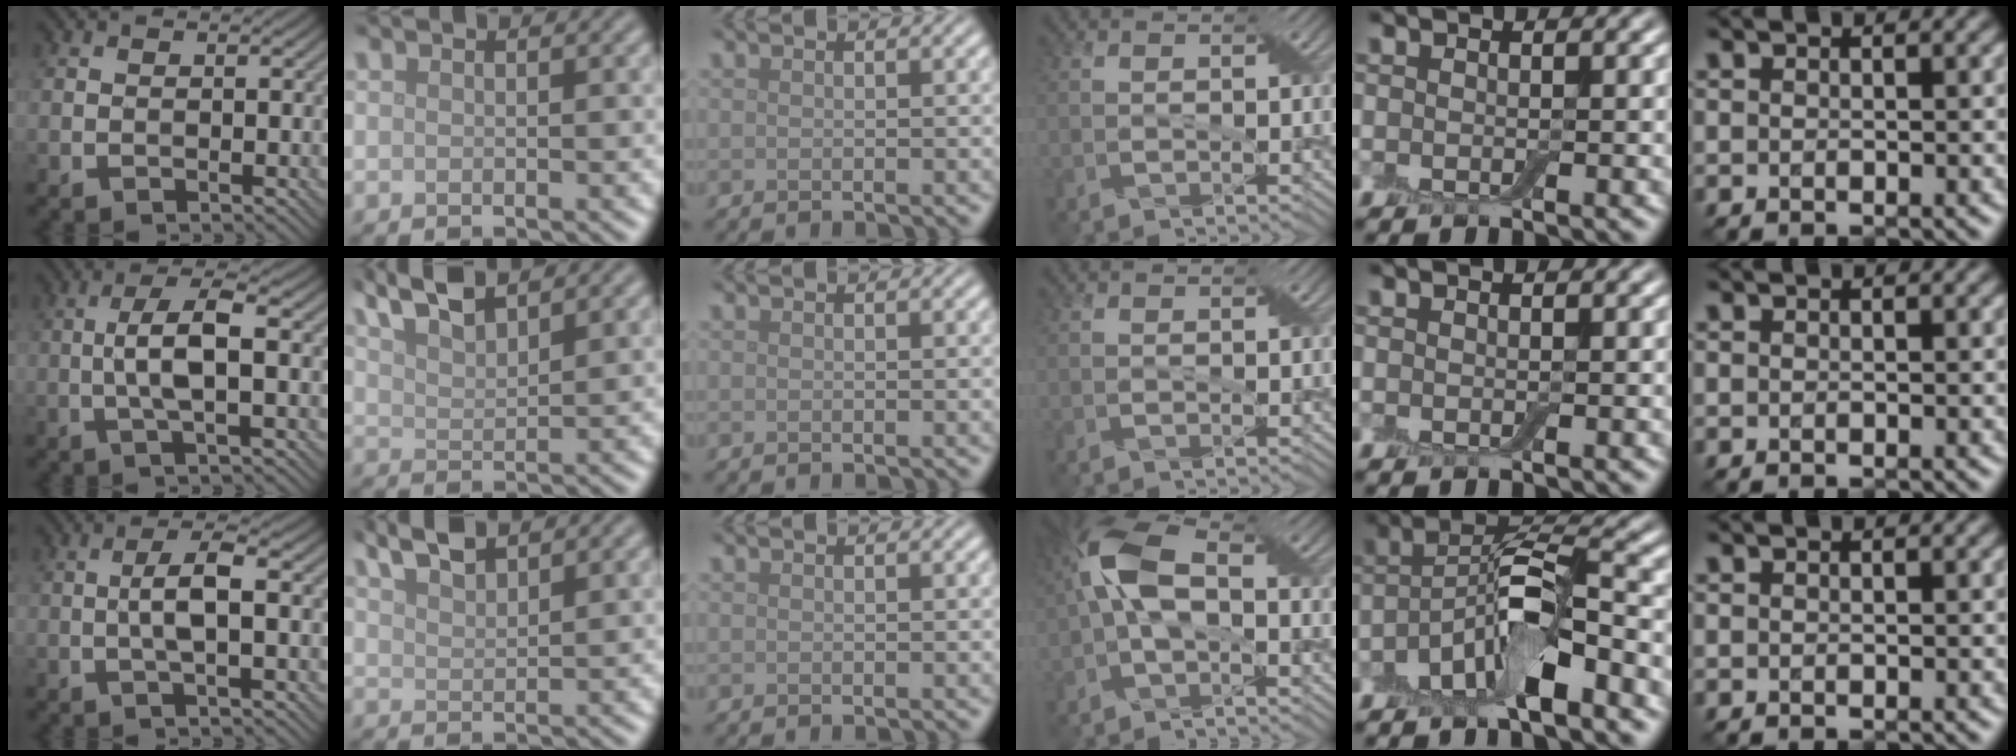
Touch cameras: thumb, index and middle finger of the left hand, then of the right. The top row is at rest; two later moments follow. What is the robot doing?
{"motion": "insert", "object": "box of matches"}